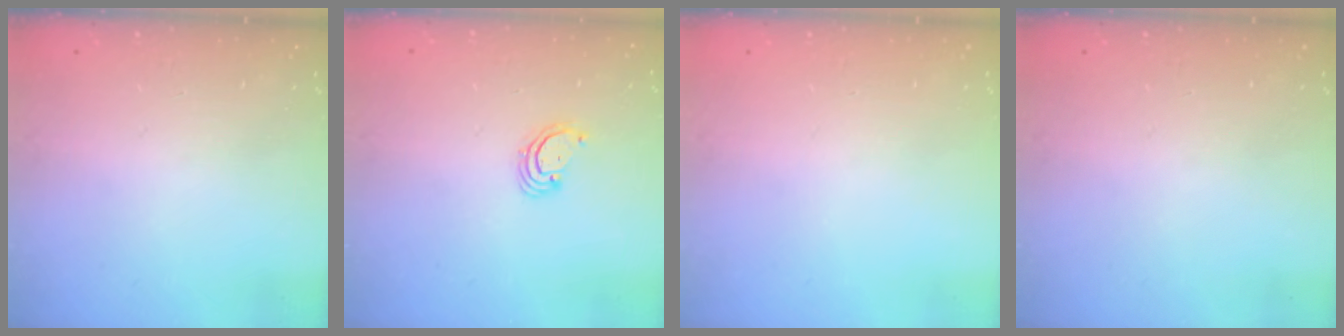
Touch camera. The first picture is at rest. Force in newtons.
{"total": 2.5, "press": 2.5, "slide": 0.2}
{"total": 0.0}
{"total": 0.0}